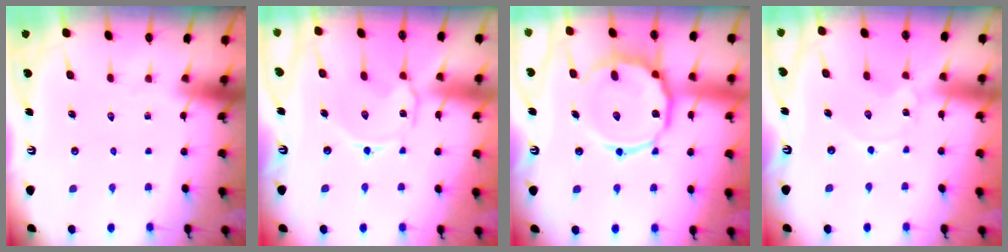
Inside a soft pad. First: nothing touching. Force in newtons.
{"total": 5.8, "press": 5.8, "slide": 0.2}
{"total": 14.5, "press": 14.5, "slide": 1.4}
{"total": 0.0}